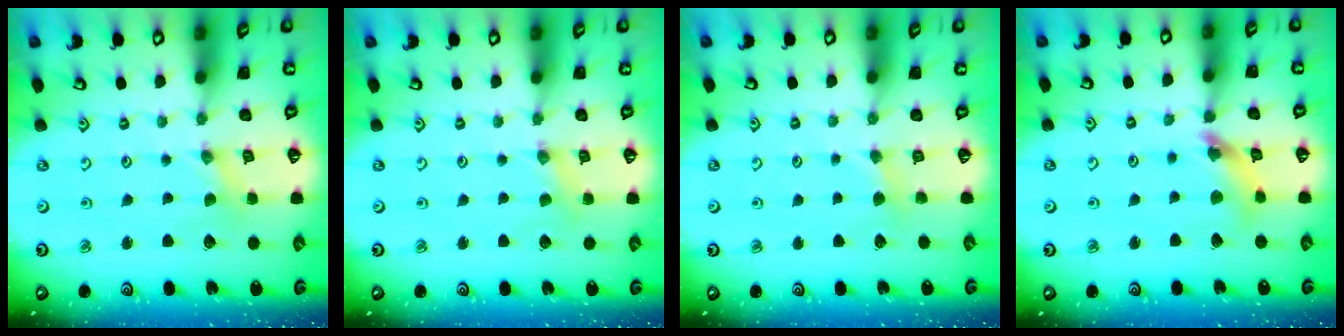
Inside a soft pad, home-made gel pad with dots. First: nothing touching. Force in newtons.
{"total": 2.5, "press": 2.5, "slide": 0.3}
{"total": 2.3, "press": 2.3, "slide": 0.4}
{"total": 10.2, "press": 10.1, "slide": 1.2}